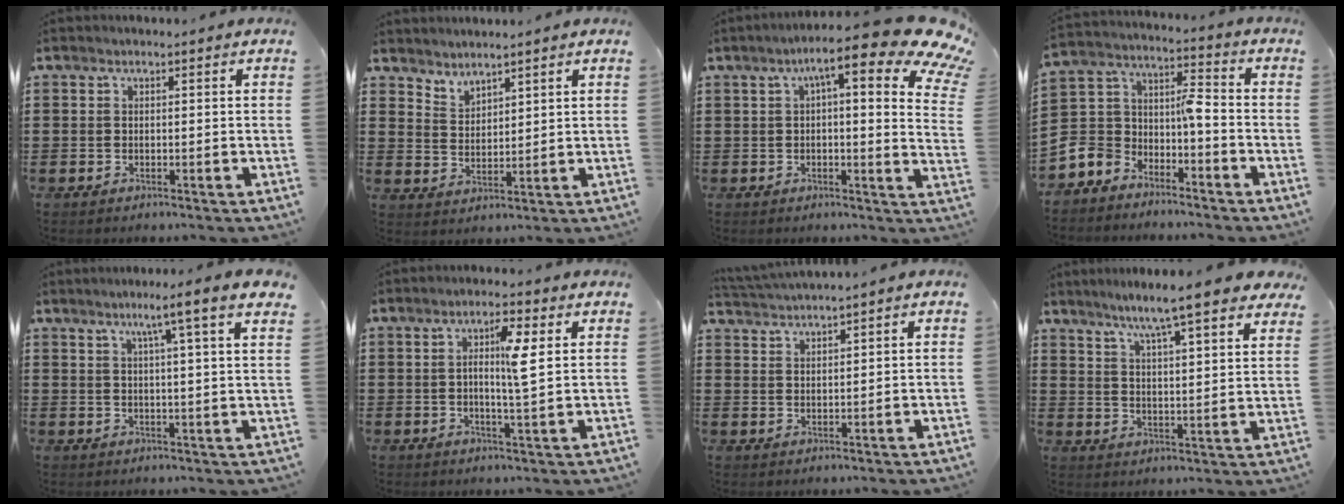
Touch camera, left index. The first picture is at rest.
{"total": 3.0, "force": [2.9, 0.6, -0.4], "torque": [-0.001, -0.006, 0.057]}
{"total": 12.6, "force": [7.1, 2.2, 10.2], "torque": [-0.161, -0.031, 0.109]}
{"total": 5.8, "force": [-4.4, 3.3, 1.7], "torque": [-0.066, -0.008, -0.099]}
{"total": 5.9, "force": [3.5, -0.8, 4.7], "torque": [-0.085, -0.013, 0.049]}
{"total": 5.7, "force": [1.4, 0.6, 5.4], "torque": [-0.100, 0.000, 0.018]}
{"total": 2.0, "force": [1.9, -0.5, 0.0], "torque": [-0.005, -0.001, 0.038]}
{"total": 7.1, "force": [6.1, -0.6, 3.6], "torque": [-0.087, -0.036, 0.097]}